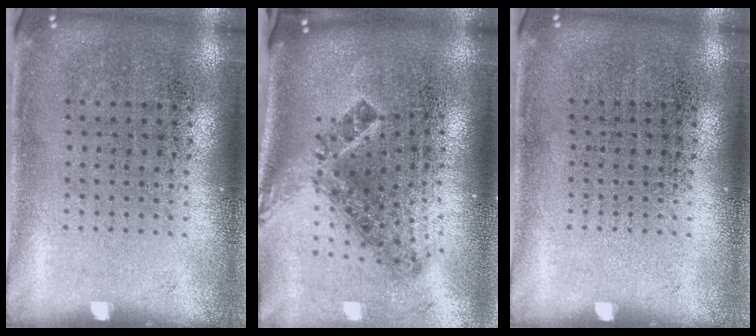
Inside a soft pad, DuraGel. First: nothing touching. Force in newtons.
{"total": 1.9, "press": 1.3, "slide": 1.4}
{"total": 0.0}